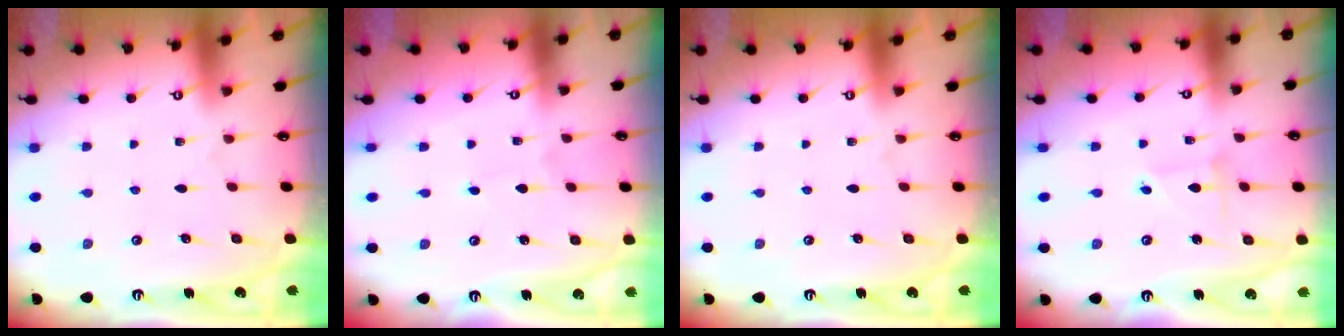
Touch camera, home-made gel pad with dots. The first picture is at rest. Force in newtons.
{"total": 0.7, "press": 0.7, "slide": 0.0}
{"total": 0.0}
{"total": 2.0, "press": 2.0, "slide": 0.2}